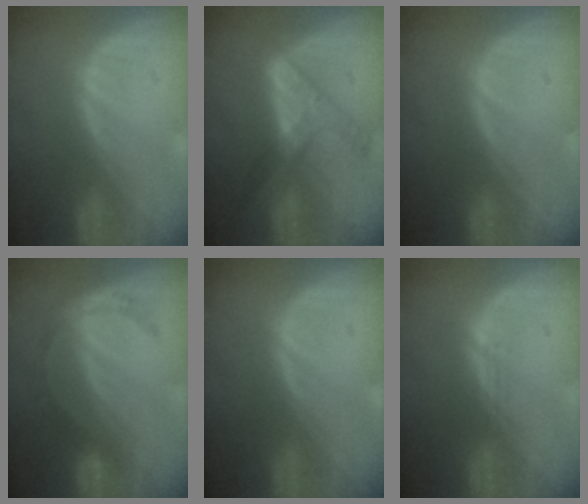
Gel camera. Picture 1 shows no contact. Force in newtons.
{"total": 7.2, "press": 6.1, "slide": 3.8}
{"total": 0.0}
{"total": 5.5, "press": 4.7, "slide": 2.7}
{"total": 0.0}
{"total": 1.5, "press": 1.0, "slide": 1.0}